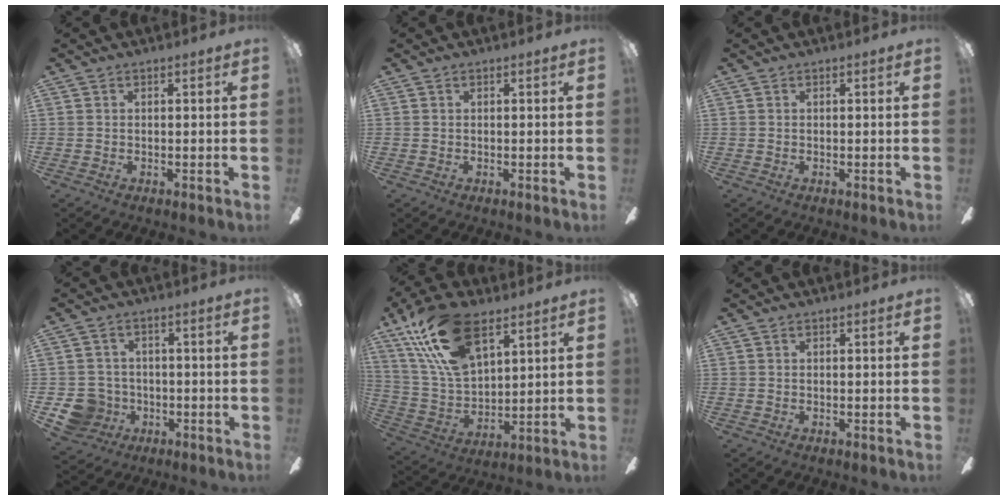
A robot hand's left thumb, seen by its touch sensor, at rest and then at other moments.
{"total": 0.0}
{"total": 0.0}
{"total": 7.6, "force": [-2.4, 6.9, 1.8], "torque": [-0.056, 0.017, -0.041]}
{"total": 20.4, "force": [11.9, 10.1, 13.1], "torque": [-0.277, -0.039, 0.211]}
{"total": 0.0}